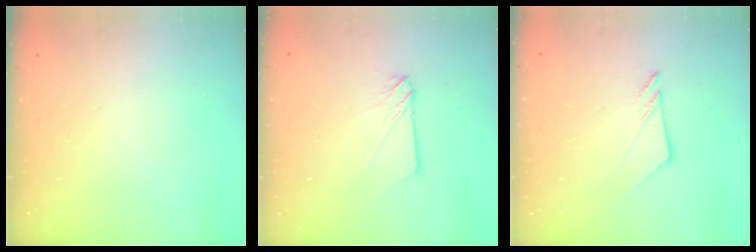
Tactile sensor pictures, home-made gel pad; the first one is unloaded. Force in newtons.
{"total": 4.1, "press": 4.1, "slide": 0.4}
{"total": 6.7, "press": 6.7, "slide": 0.1}